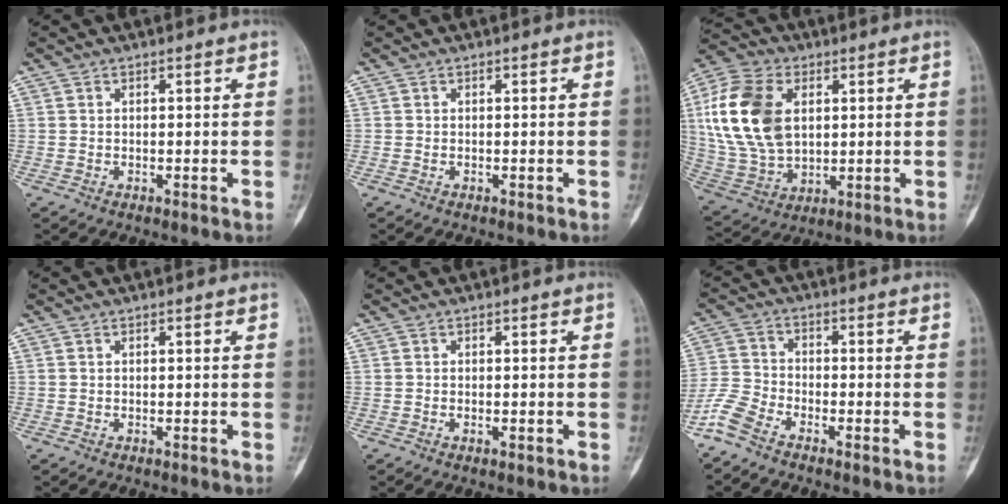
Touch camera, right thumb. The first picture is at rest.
{"total": 0.0}
{"total": 18.6, "force": [3.8, 12.2, 13.6], "torque": [-0.272, -0.001, 0.078]}
{"total": 0.0}
{"total": 0.8, "force": [-0.3, 0.3, 0.6], "torque": [-0.010, 0.003, -0.004]}
{"total": 6.1, "force": [-4.7, 2.4, 3.0], "torque": [-0.071, 0.012, -0.109]}